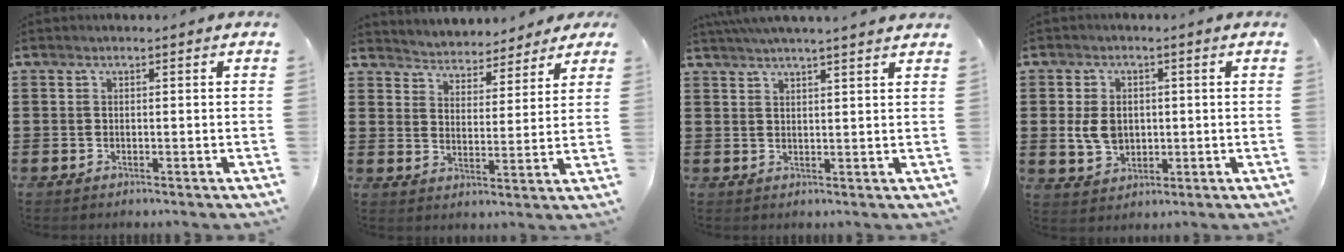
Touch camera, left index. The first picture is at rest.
{"total": 3.7, "force": [3.7, 0.3, -0.5], "torque": [-0.014, -0.029, 0.060]}
{"total": 3.0, "force": [2.7, -0.7, 1.0], "torque": [-0.027, -0.006, 0.049]}
{"total": 5.0, "force": [0.0, 3.8, 3.3], "torque": [-0.078, 0.002, -0.007]}